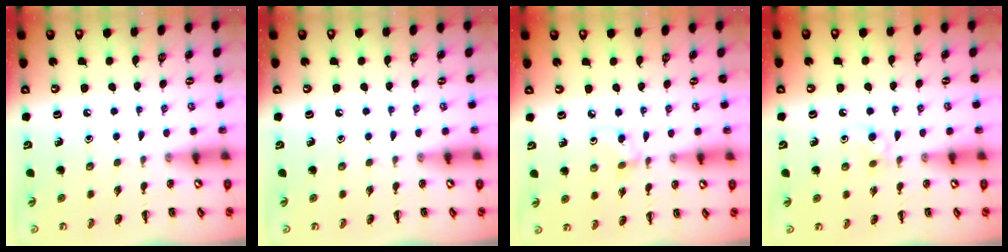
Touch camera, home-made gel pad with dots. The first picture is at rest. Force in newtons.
{"total": 0.0}
{"total": 3.9, "press": 3.5, "slide": 1.6}
{"total": 3.9, "press": 3.6, "slide": 1.7}